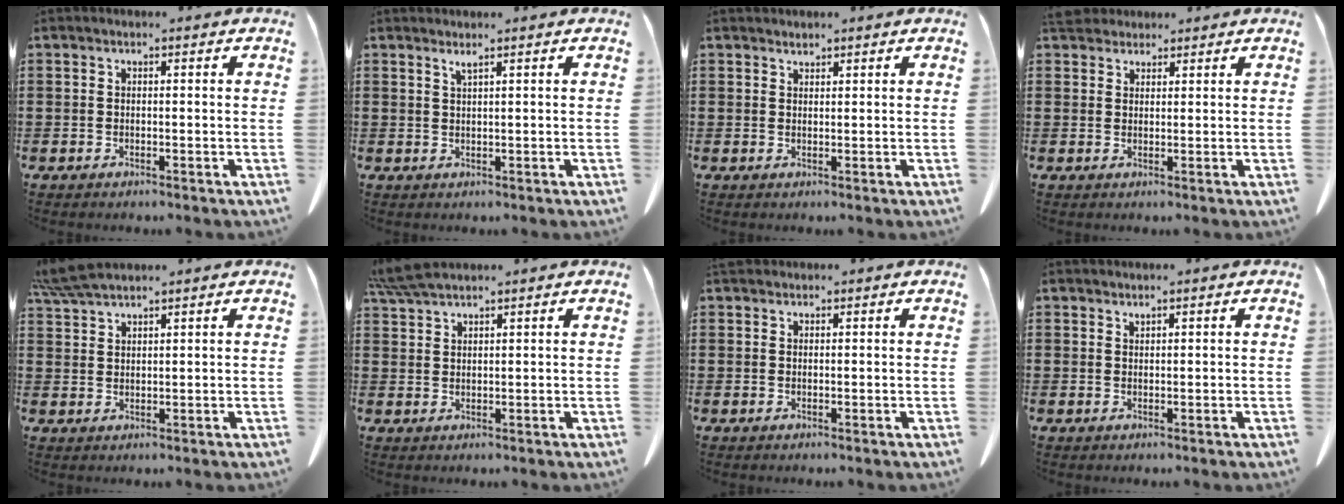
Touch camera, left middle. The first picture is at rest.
{"total": 1.2, "force": [0.9, -0.2, 0.7], "torque": [-0.014, -0.004, 0.019]}
{"total": 1.2, "force": [1.2, 0.2, 0.0], "torque": [-0.003, -0.002, 0.025]}
{"total": 3.6, "force": [3.3, 1.1, 1.0], "torque": [-0.030, -0.003, 0.065]}
{"total": 5.1, "force": [4.5, 0.6, 2.4], "torque": [-0.060, -0.007, 0.086]}
{"total": 4.5, "force": [3.9, 0.5, 2.2], "torque": [-0.055, -0.005, 0.075]}
{"total": 1.3, "force": [1.2, 0.5, 0.4], "torque": [-0.012, 0.002, 0.024]}
{"total": 0.9, "force": [0.9, 0.0, 0.1], "torque": [-0.004, -0.004, 0.018]}